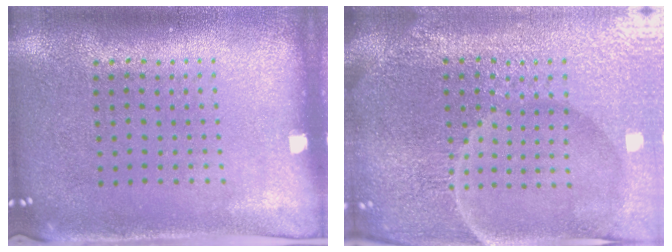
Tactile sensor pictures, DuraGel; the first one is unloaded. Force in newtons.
{"total": 6.4, "press": 5.7, "slide": 2.9}